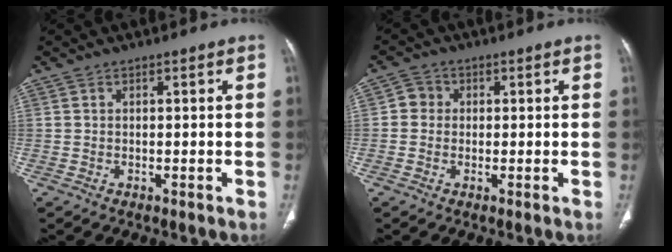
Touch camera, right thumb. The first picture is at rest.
{"total": 2.8, "force": [0.1, 2.7, 0.9], "torque": [0.003, 0.006, -0.004]}